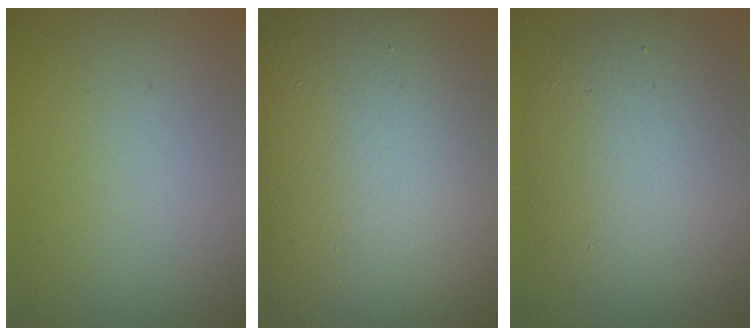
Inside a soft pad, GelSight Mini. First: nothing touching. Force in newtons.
{"total": 22.8, "press": 22.7, "slide": 1.1}
{"total": 8.6, "press": 8.6, "slide": 0.3}